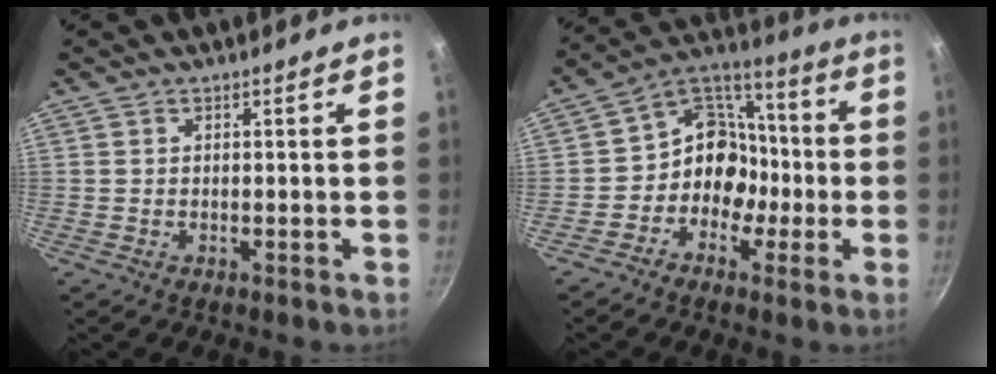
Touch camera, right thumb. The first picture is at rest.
{"total": 11.4, "force": [-2.9, 9.8, 5.1], "torque": [-0.019, 0.060, -0.068]}